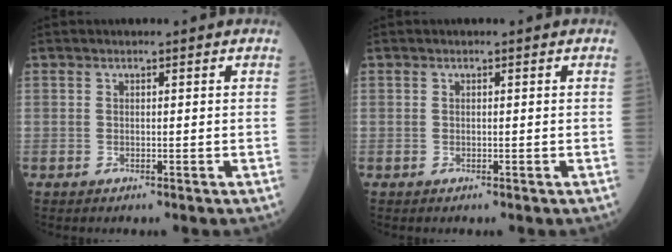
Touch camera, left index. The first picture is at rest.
{"total": 0.0}